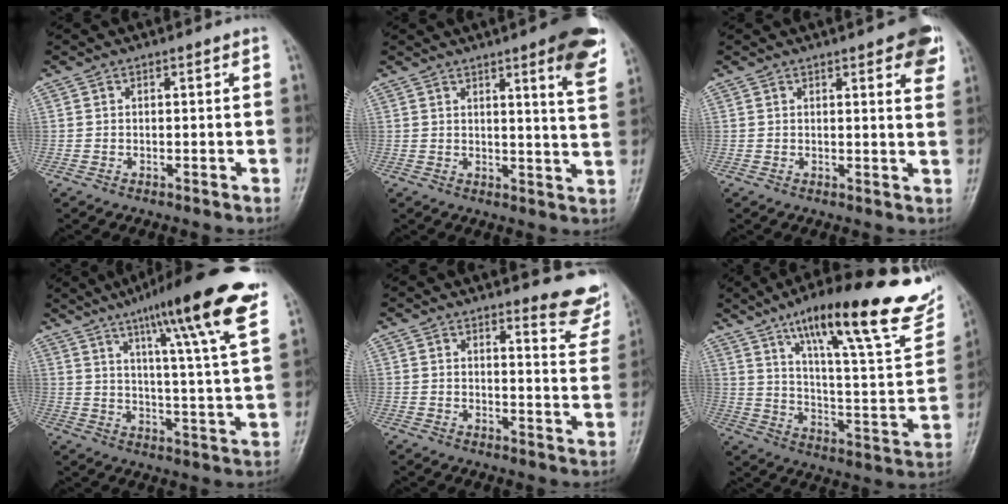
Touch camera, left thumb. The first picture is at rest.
{"total": 11.0, "force": [6.0, 1.5, 9.1], "torque": [-0.099, -0.030, 0.069]}
{"total": 8.1, "force": [4.4, 2.3, 6.4], "torque": [-0.057, -0.011, 0.048]}
{"total": 20.5, "force": [12.6, 1.6, 16.1], "torque": [-0.220, -0.043, 0.176]}
{"total": 8.4, "force": [7.9, 1.6, 2.4], "torque": [0.000, -0.075, 0.074]}
{"total": 28.6, "force": [18.4, 6.2, 20.9], "torque": [-0.281, -0.053, 0.278]}